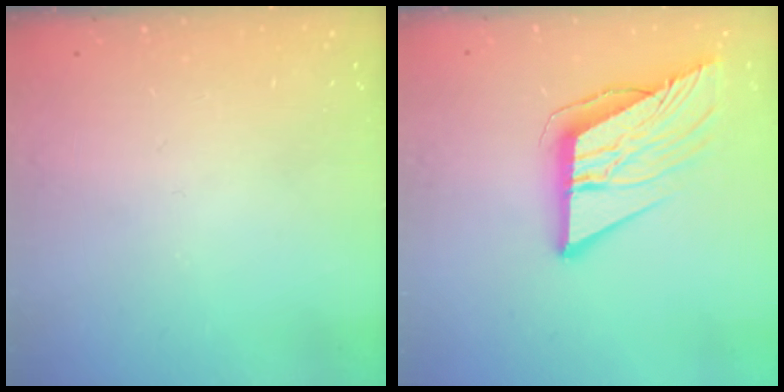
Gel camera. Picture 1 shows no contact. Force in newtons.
{"total": 11.3, "press": 11.2, "slide": 1.5}